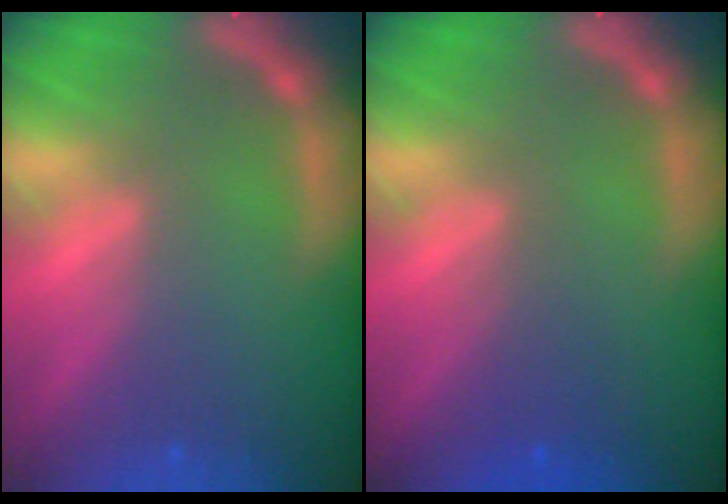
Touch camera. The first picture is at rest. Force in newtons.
{"total": 2.0}